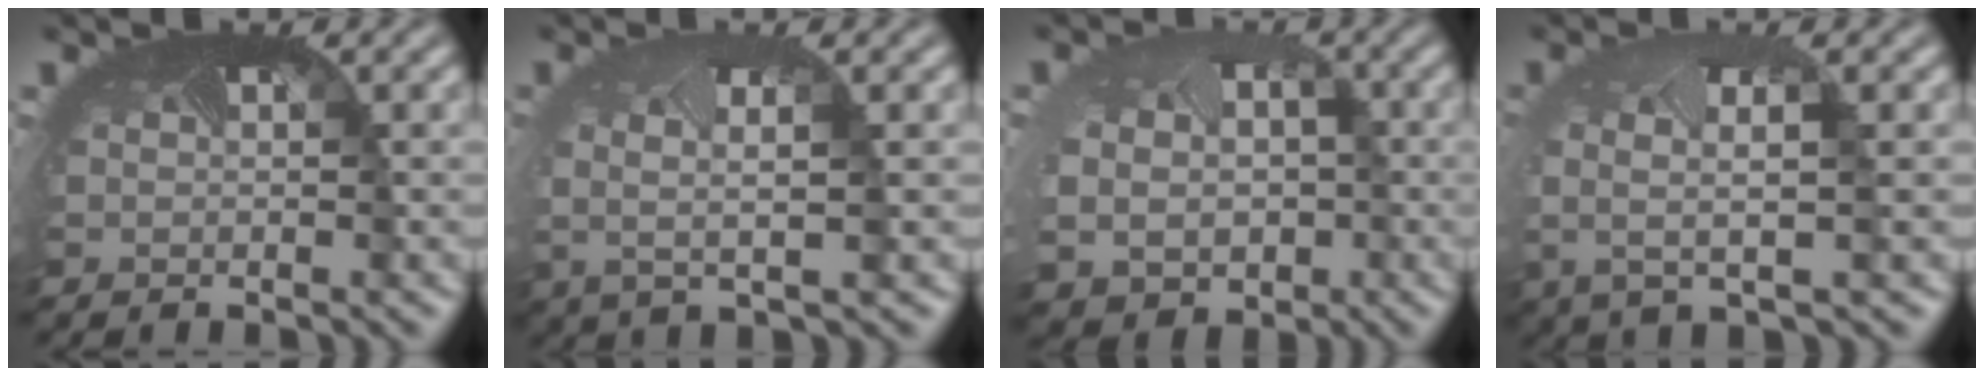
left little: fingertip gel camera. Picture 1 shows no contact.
{"total": 2.3, "force": [0.1, 0.3, 2.3], "torque": [-0.058, -0.004, -0.001]}
{"total": 9.3, "force": [-1.2, 7.8, 5.0], "torque": [-0.091, -0.043, -0.022]}
{"total": 3.0, "force": [-0.1, 0.6, 2.9], "torque": [-0.070, -0.005, -0.006]}